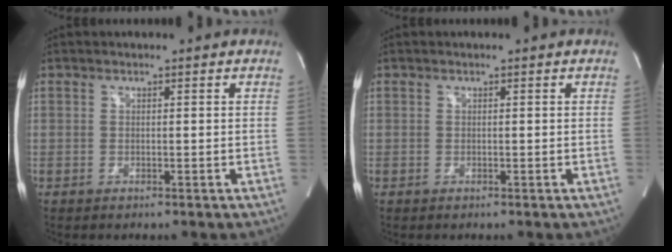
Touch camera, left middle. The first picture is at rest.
{"total": 0.0}